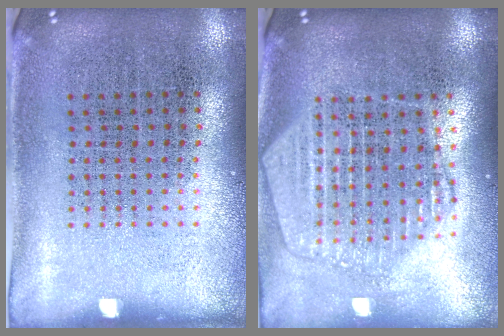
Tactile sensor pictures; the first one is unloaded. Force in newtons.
{"total": 2.2, "press": 2.0, "slide": 1.0}